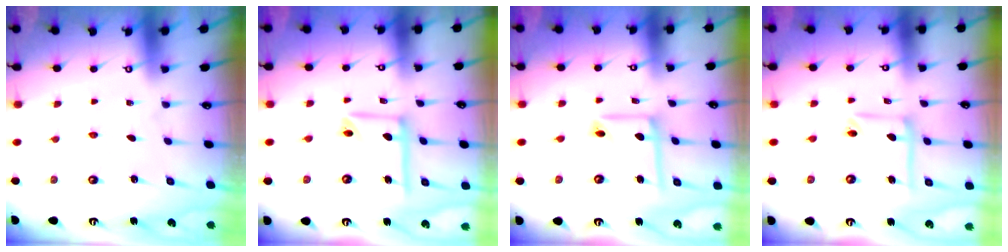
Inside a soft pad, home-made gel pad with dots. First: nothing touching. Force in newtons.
{"total": 13.6, "press": 13.5, "slide": 1.8}
{"total": 10.6, "press": 10.5, "slide": 1.0}
{"total": 12.0, "press": 11.8, "slide": 1.8}